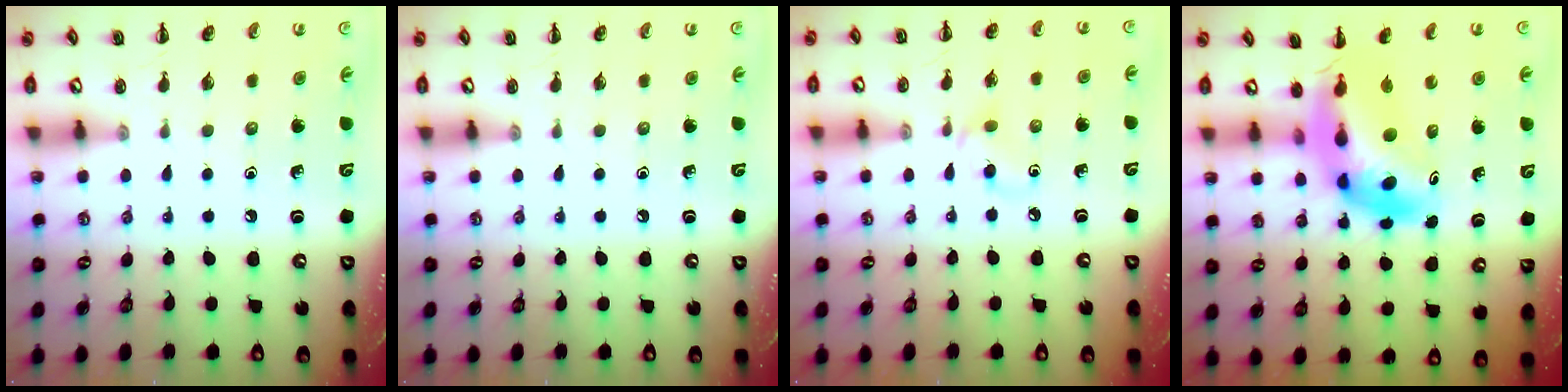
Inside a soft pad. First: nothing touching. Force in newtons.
{"total": 0.0}
{"total": 6.5, "press": 6.2, "slide": 1.9}
{"total": 8.3, "press": 7.9, "slide": 2.6}